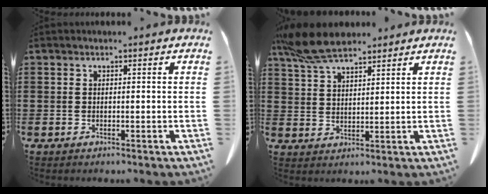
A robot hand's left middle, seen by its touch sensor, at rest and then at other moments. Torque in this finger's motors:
{"motor_torque": [0.89, 0.27, 0.27, 0.14]}